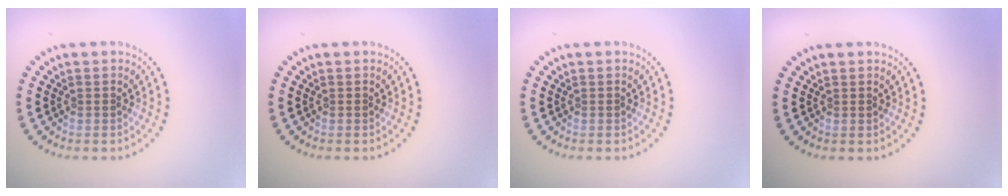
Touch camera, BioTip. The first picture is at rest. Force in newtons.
{"total": 0.0}
{"total": 0.0}
{"total": 0.0}